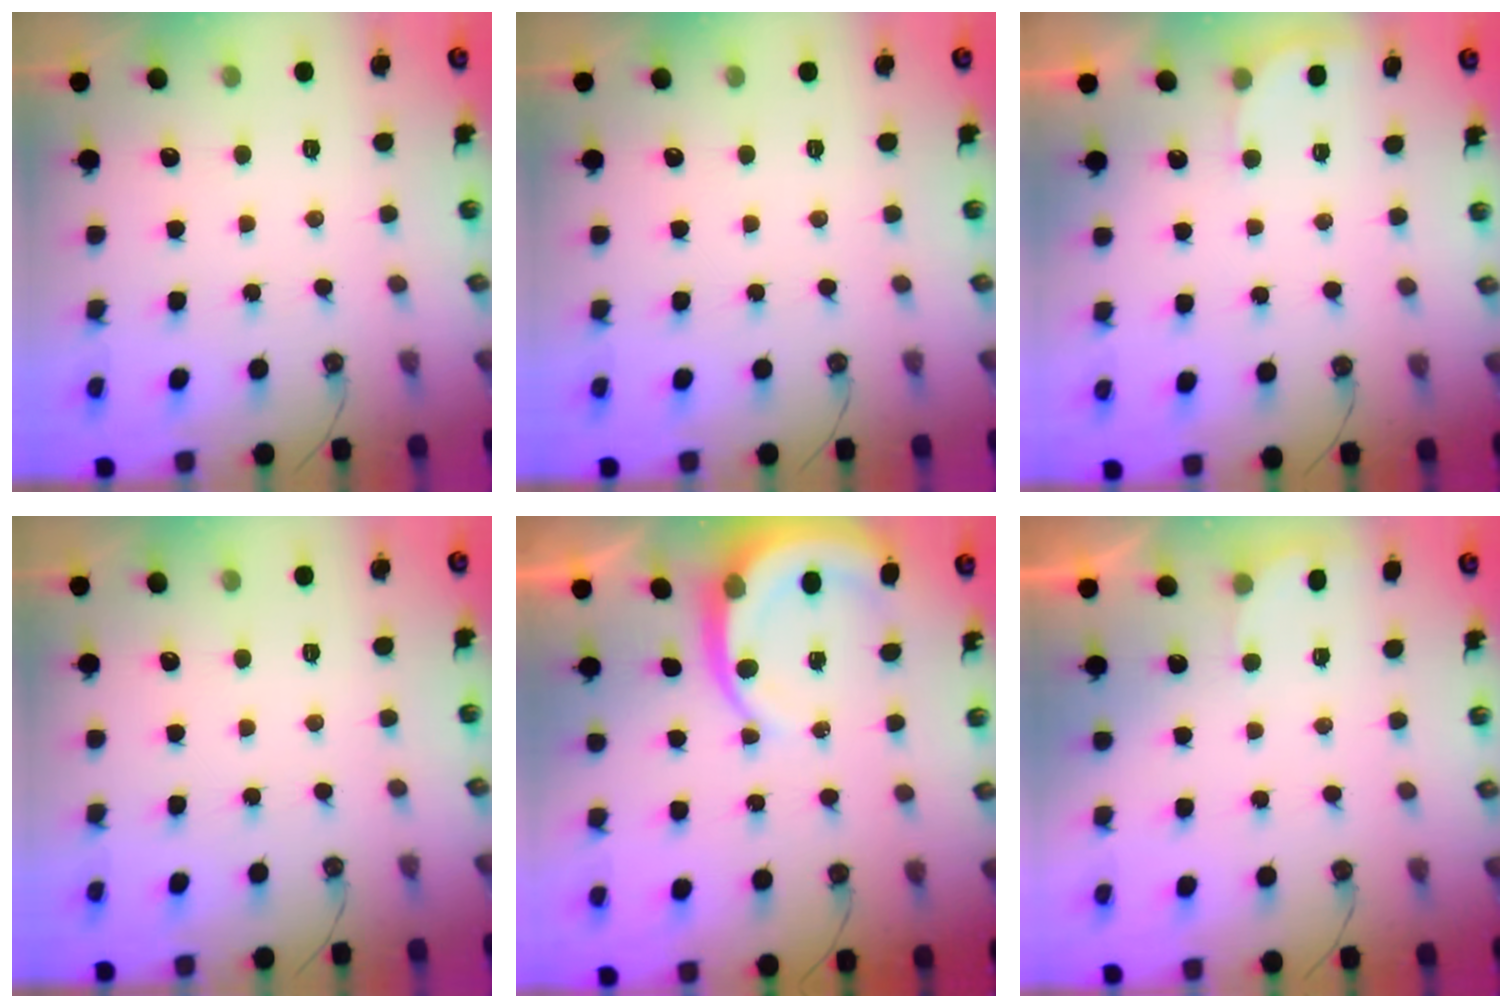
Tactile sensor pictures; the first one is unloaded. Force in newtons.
{"total": 0.0}
{"total": 2.3, "press": 2.3, "slide": 0.5}
{"total": 0.0}
{"total": 7.8, "press": 7.7, "slide": 1.0}
{"total": 1.8, "press": 1.7, "slide": 0.8}